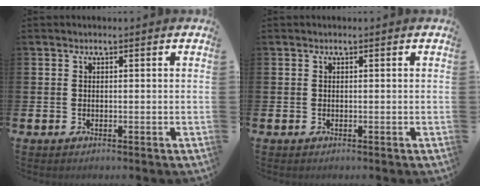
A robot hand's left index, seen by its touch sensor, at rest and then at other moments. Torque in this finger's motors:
{"motor_torque": [0.00, 0.00, -0.02, 0.00]}